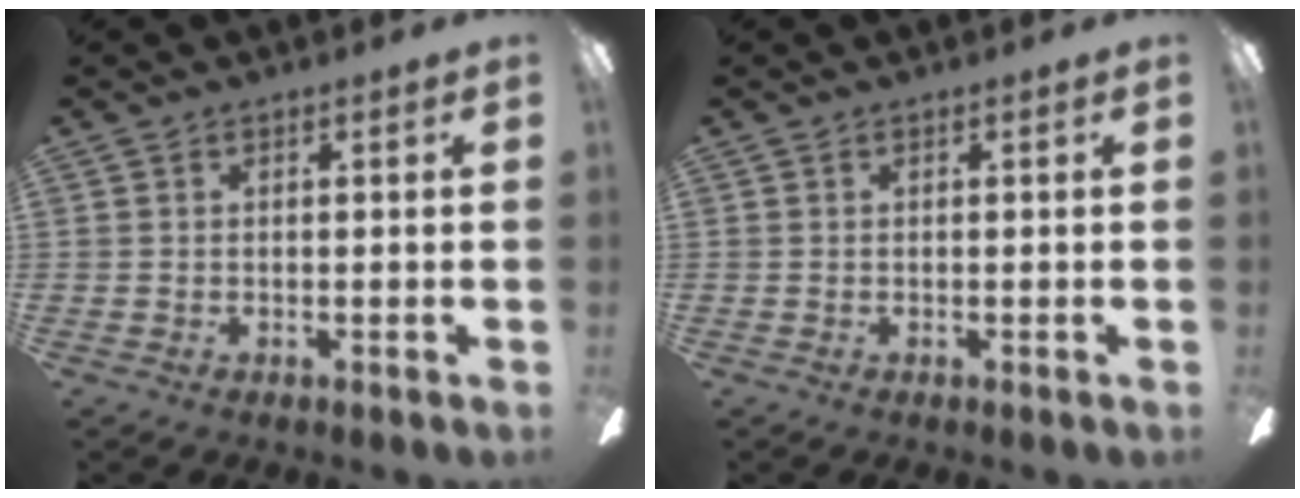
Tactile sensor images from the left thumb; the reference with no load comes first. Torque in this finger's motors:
{"motor_torque": [-0.06, 0.06, -0.11, 0.11, 0.00]}